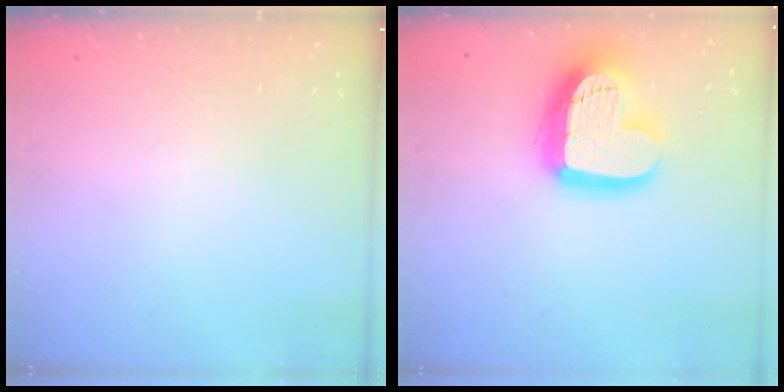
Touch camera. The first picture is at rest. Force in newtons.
{"total": 19.3, "press": 19.2, "slide": 1.7}